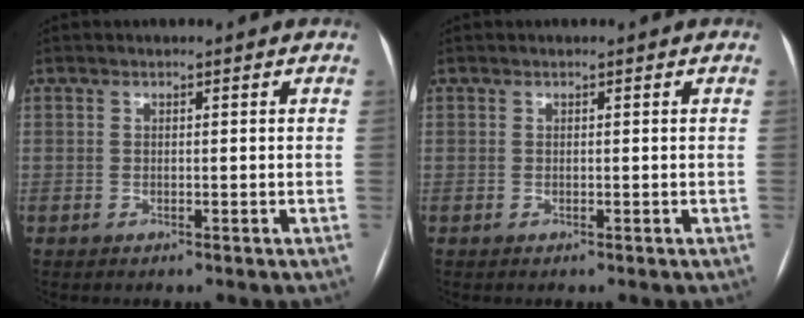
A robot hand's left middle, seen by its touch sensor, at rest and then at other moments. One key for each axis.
{"total": 0.0}